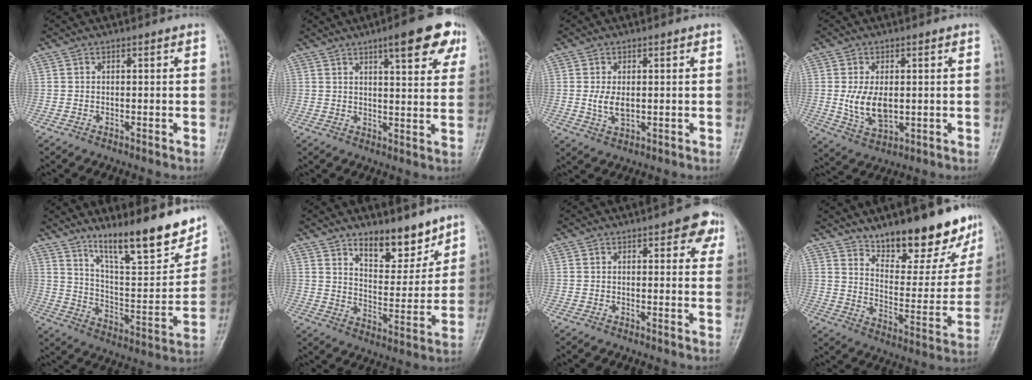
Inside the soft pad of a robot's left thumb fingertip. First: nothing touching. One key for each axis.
{"total": 12.0, "fx": 6.8, "fy": 3.2, "fz": 9.4, "tx": -0.094, "ty": -0.022, "tz": 0.084}
{"total": 3.9, "fx": 0.2, "fy": 2.2, "fz": 3.2, "tx": -0.059, "ty": -0.009, "tz": 0.009}
{"total": 7.6, "fx": 0.2, "fy": 4.5, "fz": 6.2, "tx": -0.108, "ty": -0.013, "tz": 0.015}
{"total": 19.2, "fx": 14.0, "fy": 4.2, "fz": 12.4, "tx": -0.150, "ty": -0.082, "tz": 0.231}
{"total": 10.7, "fx": 8.1, "fy": 4.4, "fz": 5.4, "tx": -0.054, "ty": -0.068, "tz": 0.138}
{"total": 5.2, "fx": 2.7, "fy": 2.4, "fz": 3.7, "tx": -0.014, "ty": -0.006, "tz": 0.023}
{"total": 18.7, "fx": 14.2, "fy": 6.6, "fz": 10.1, "tx": -0.089, "ty": -0.101, "tz": 0.216}